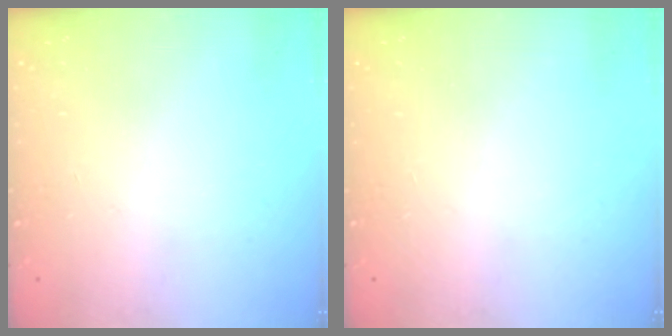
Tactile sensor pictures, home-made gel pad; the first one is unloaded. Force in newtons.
{"total": 0.0}